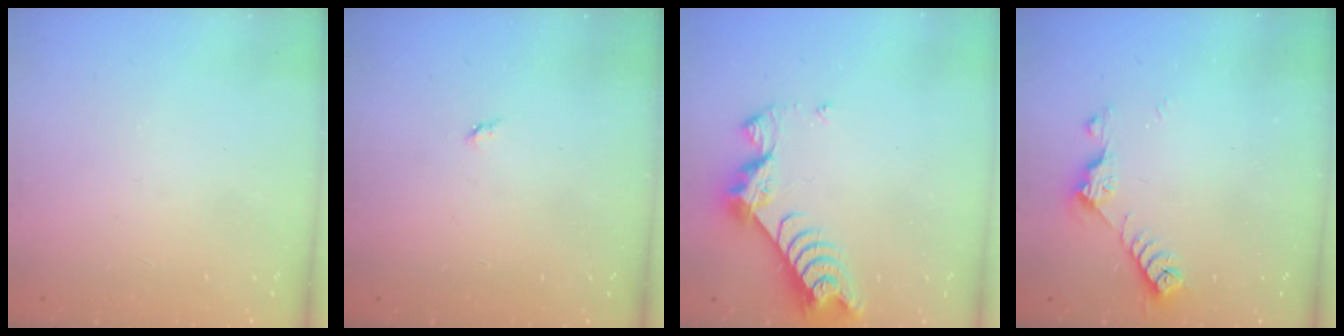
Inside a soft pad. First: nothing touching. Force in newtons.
{"total": 2.8, "press": 2.8, "slide": 0.4}
{"total": 8.1, "press": 8.1, "slide": 0.8}
{"total": 7.2, "press": 7.2, "slide": 0.9}